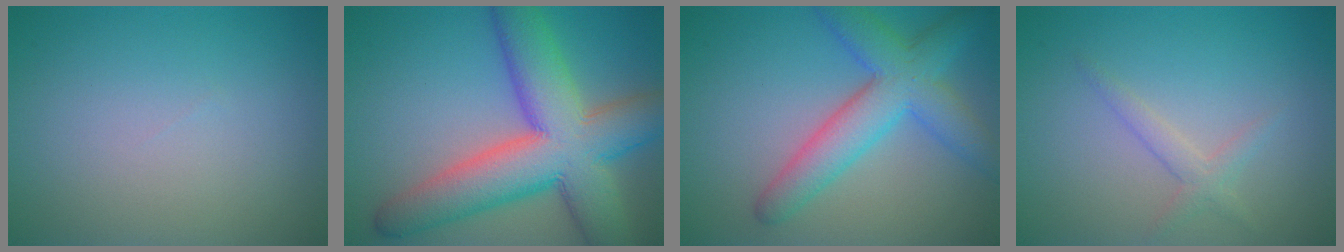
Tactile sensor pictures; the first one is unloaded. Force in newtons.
{"total": 11.9, "press": 11.9, "slide": 0.4}
{"total": 4.8, "press": 4.8, "slide": 0.2}
{"total": 1.6, "press": 1.6, "slide": 0.1}